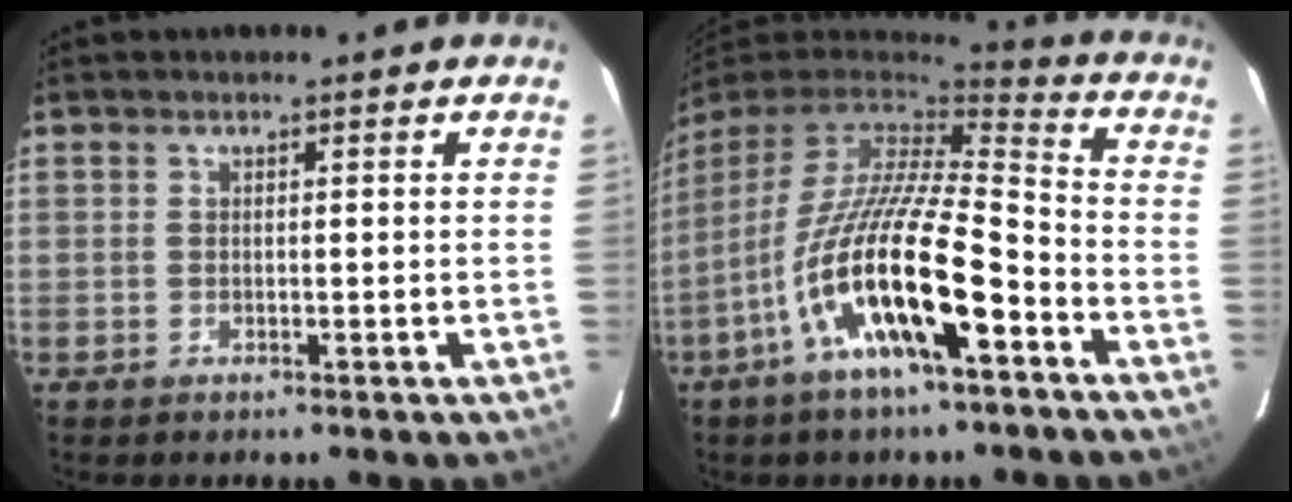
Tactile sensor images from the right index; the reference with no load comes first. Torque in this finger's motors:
{"motor_torque": [1.29, -0.85, 1.05, 0.21]}